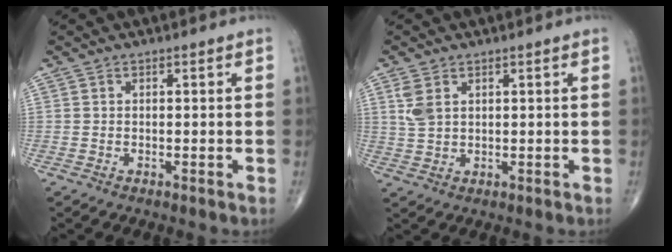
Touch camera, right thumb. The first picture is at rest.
{"total": 3.7, "force": [1.6, 2.2, 2.6], "torque": [-0.055, 0.001, 0.042]}